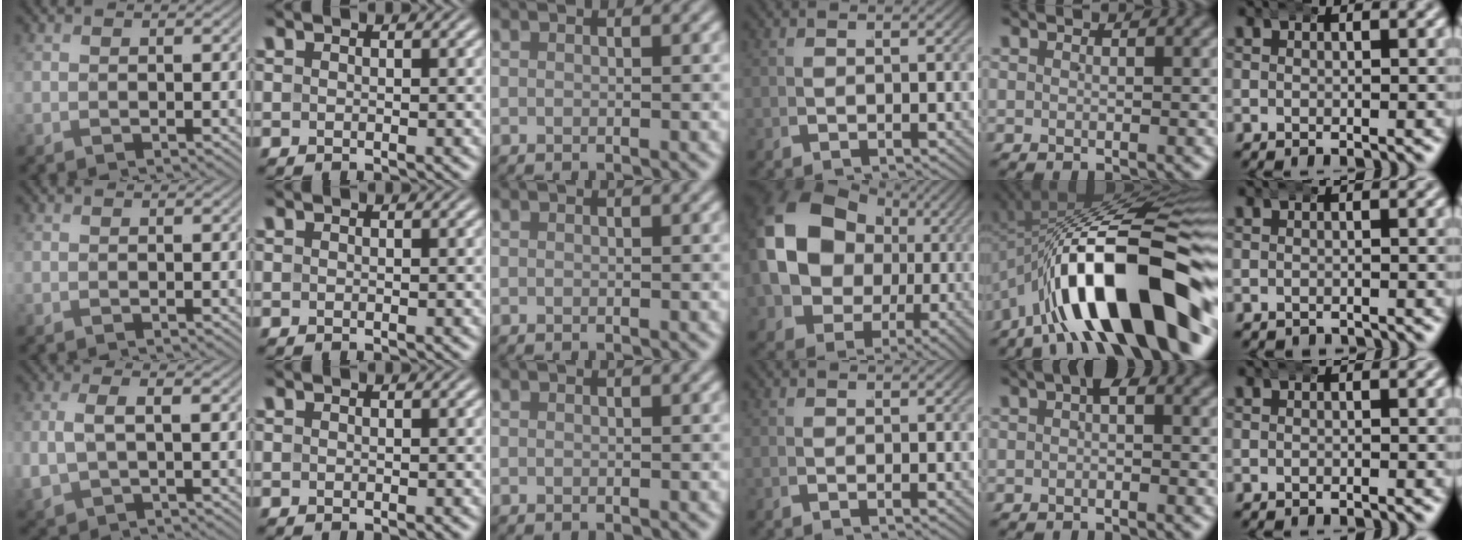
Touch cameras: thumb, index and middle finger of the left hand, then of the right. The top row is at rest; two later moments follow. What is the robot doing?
{"motion": "wrap", "object": "aluminum foil"}